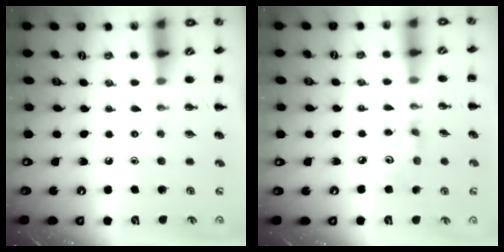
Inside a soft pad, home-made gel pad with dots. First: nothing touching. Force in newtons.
{"total": 3.5, "press": 3.5, "slide": 0.7}